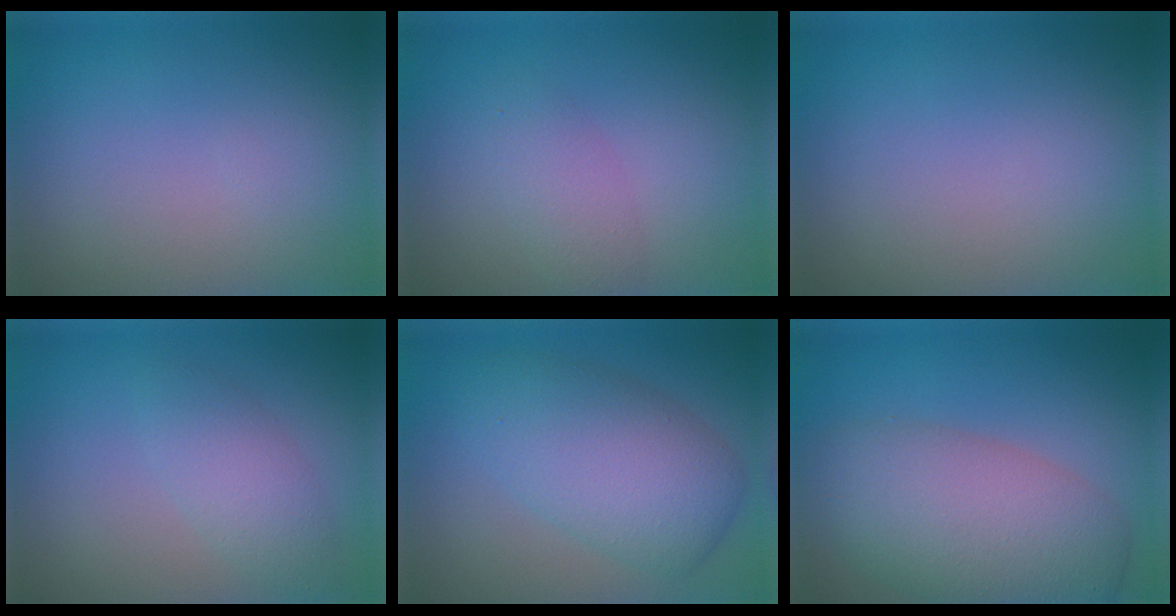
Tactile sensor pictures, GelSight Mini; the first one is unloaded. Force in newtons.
{"total": 2.3, "press": 2.3, "slide": 0.1}
{"total": 0.0}
{"total": 2.7, "press": 2.7, "slide": 0.0}
{"total": 6.8, "press": 6.8, "slide": 0.2}
{"total": 8.3, "press": 8.3, "slide": 0.5}